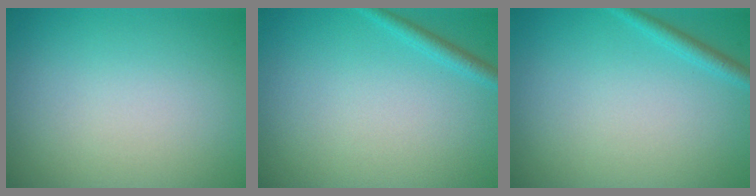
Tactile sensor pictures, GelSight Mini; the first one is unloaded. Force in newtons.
{"total": 1.3, "press": 1.3, "slide": 0.1}
{"total": 1.3, "press": 1.3, "slide": 0.1}